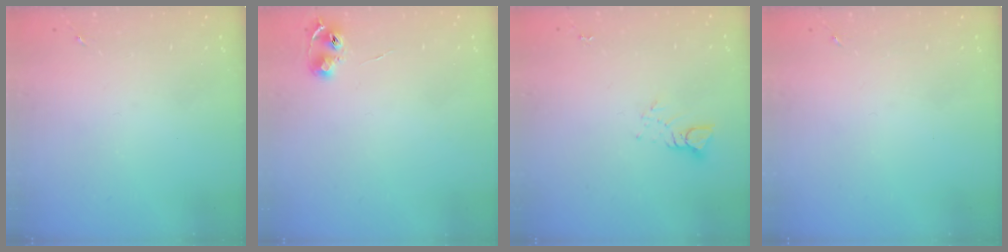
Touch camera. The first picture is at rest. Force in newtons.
{"total": 6.4, "press": 6.4, "slide": 0.7}
{"total": 3.8, "press": 3.8, "slide": 0.2}
{"total": 0.0}